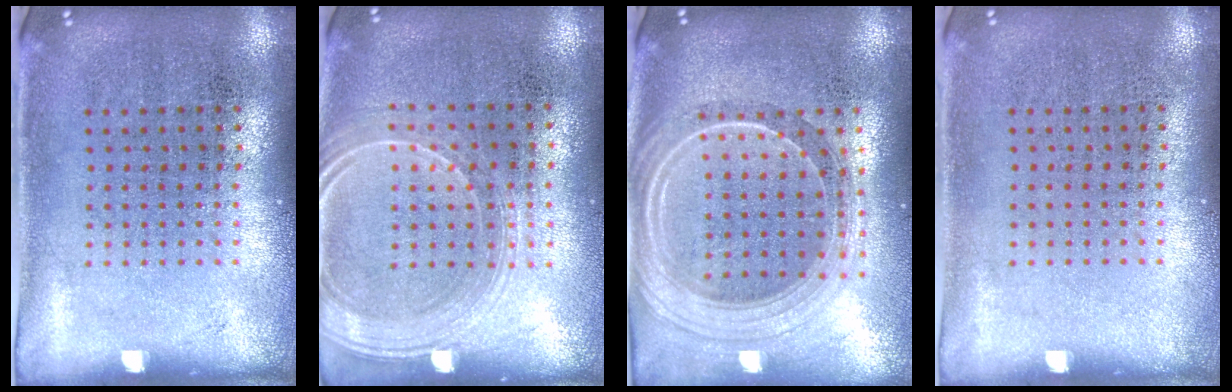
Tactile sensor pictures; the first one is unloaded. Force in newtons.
{"total": 1.8, "press": 1.6, "slide": 0.7}
{"total": 2.4, "press": 2.1, "slide": 1.2}
{"total": 0.0}